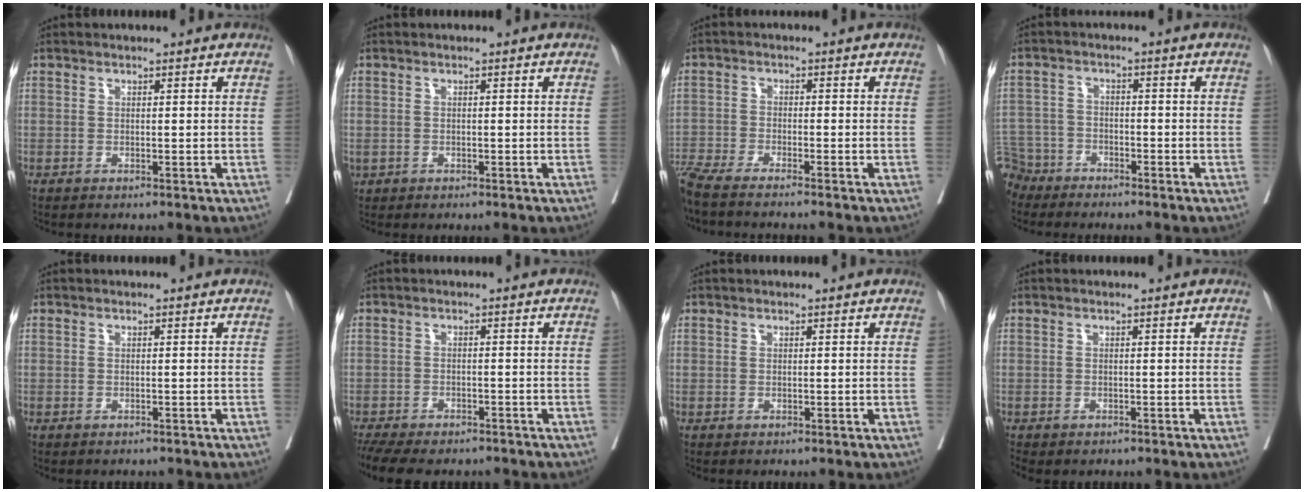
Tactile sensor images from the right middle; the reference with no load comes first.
{"total": 0.7, "force": [-0.2, 0.6, 0.2], "torque": [-0.004, 0.004, 0.003]}
{"total": 6.5, "force": [-5.3, -1.2, 3.6], "torque": [-0.048, -0.024, -0.090]}
{"total": 7.3, "force": [-6.3, 3.6, -0.1], "torque": [-0.005, 0.003, -0.122]}
{"total": 0.7, "force": [-0.6, 0.2, 0.0], "torque": [-0.004, -0.001, -0.014]}
{"total": 12.3, "force": [-10.4, 4.1, 5.2], "torque": [-0.109, -0.005, -0.142]}
{"total": 0.0}
{"total": 2.0, "force": [-1.6, 1.1, 0.7], "torque": [-0.012, -0.004, -0.024]}